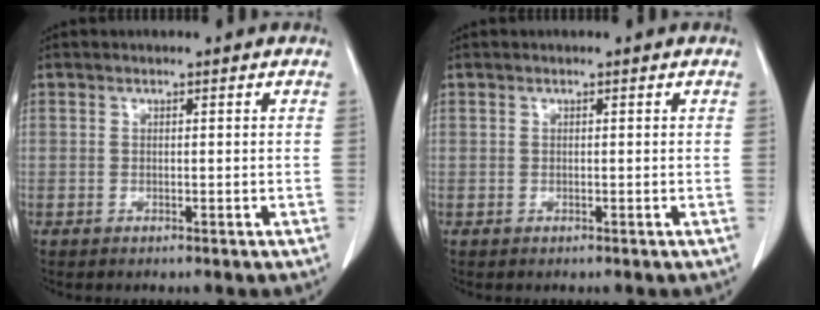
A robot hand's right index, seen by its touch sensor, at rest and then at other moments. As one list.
[{"total": 0.0}]